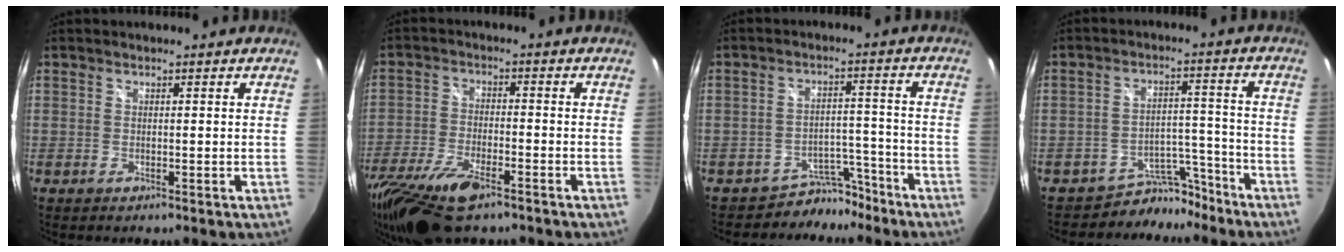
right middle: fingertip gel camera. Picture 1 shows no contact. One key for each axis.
{"total": 16.8, "fx": -11.4, "fy": 6.4, "fz": 10.5, "tx": -0.241, "ty": -0.045, "tz": -0.213}
{"total": 6.8, "fx": -5.9, "fy": 3.4, "fz": 0.0, "tx": 0.001, "ty": 0.026, "tz": -0.087}
{"total": 8.0, "fx": -7.0, "fy": 3.8, "fz": 0.2, "tx": -0.002, "ty": 0.034, "tz": -0.104}